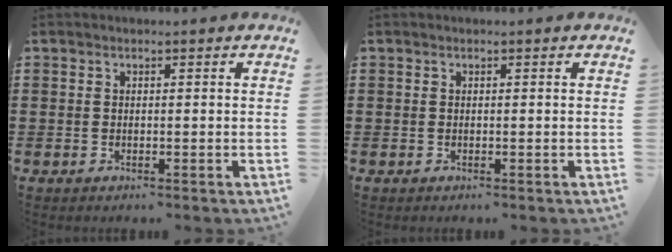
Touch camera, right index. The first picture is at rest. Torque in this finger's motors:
{"motor_torque": [0.61, 0.37, 0.05, 0.01]}